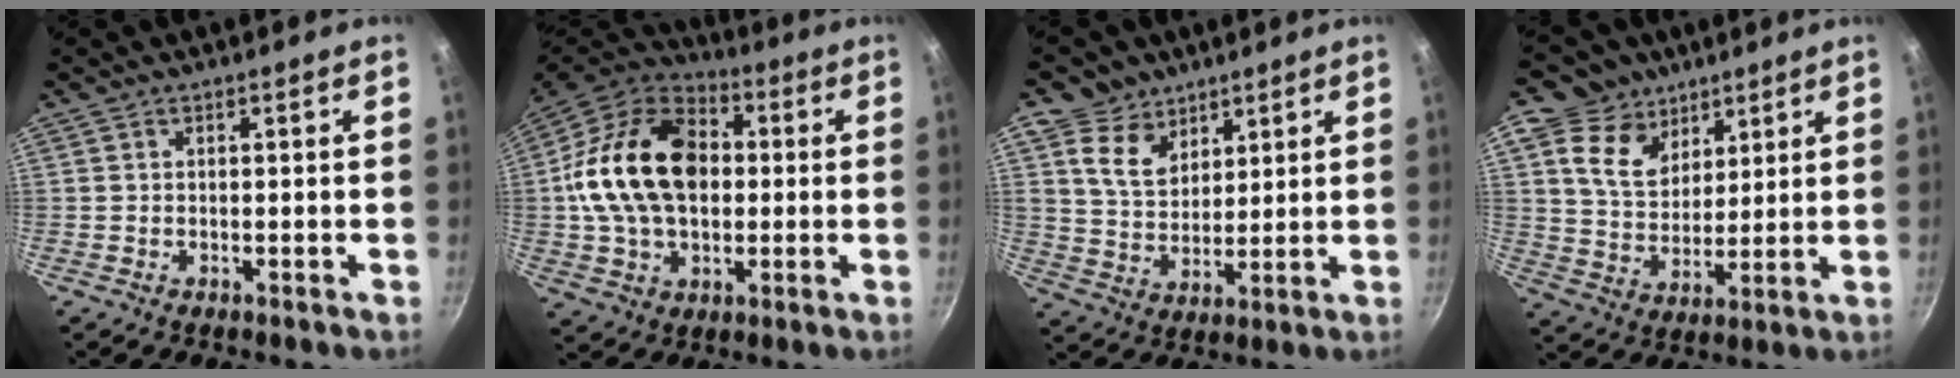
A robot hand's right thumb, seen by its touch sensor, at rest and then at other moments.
{"total": 22.6, "force": [1.5, 15.8, 16.1], "torque": [-0.268, 0.033, 0.018]}
{"total": 8.7, "force": [5.2, 6.3, 3.0], "torque": [-0.017, -0.040, 0.094]}
{"total": 11.9, "force": [6.6, 8.7, 4.8], "torque": [-0.046, -0.038, 0.118]}